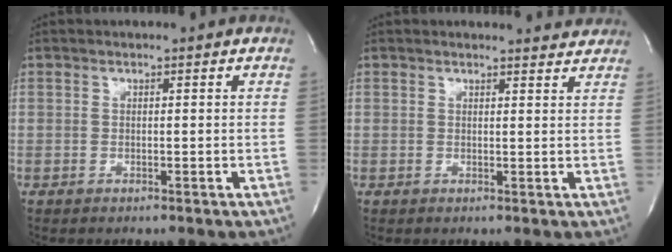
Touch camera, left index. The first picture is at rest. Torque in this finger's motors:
{"motor_torque": [0.78, -0.89, 0.14, 0.02]}